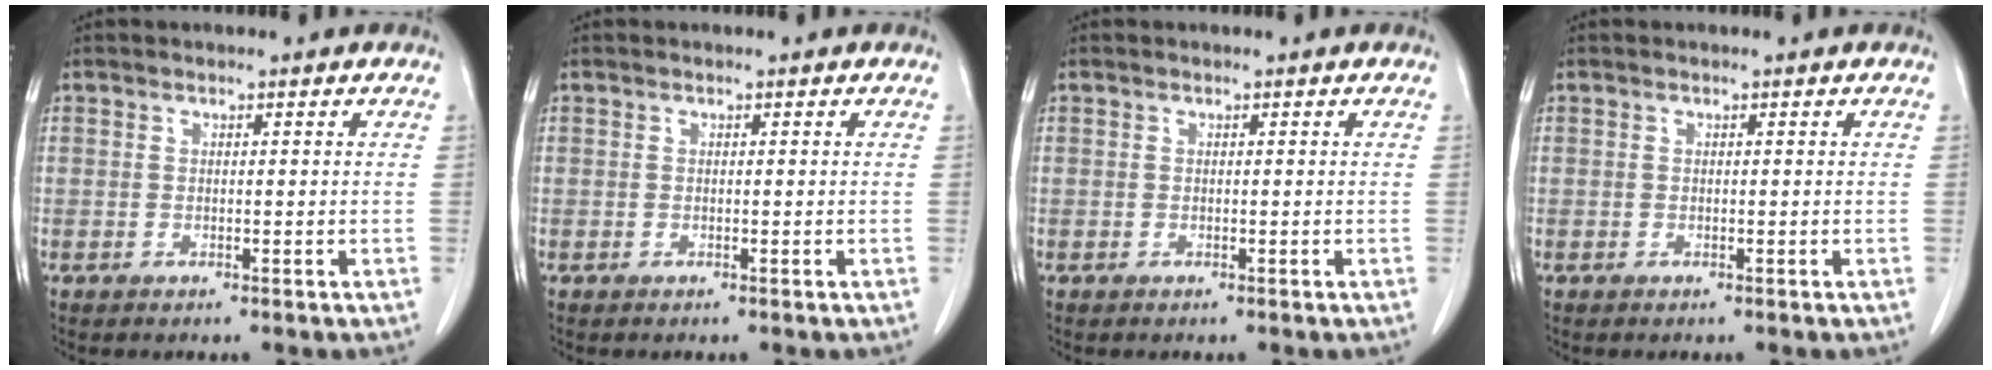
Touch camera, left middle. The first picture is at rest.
{"total": 0.0}
{"total": 0.0}
{"total": 0.0}